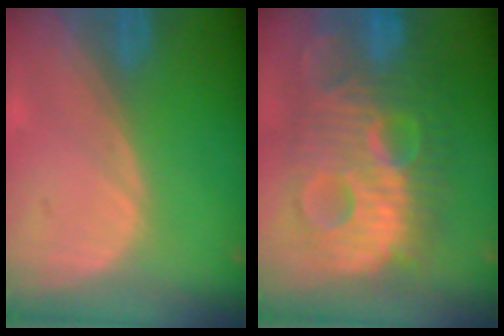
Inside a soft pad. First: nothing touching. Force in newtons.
{"total": 13.7, "press": 13.6, "slide": 1.1}